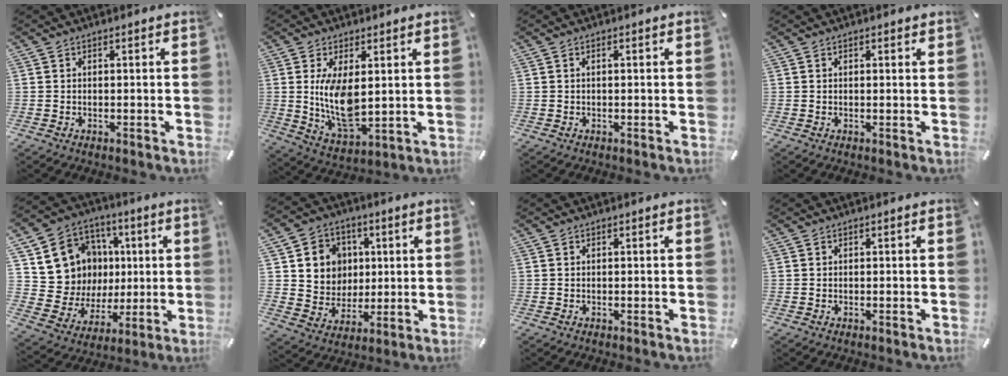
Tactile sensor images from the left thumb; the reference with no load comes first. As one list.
[{"total": 10.4, "force": [1.7, 5.2, 8.9], "torque": [-0.187, -0.023, 0.028]}, {"total": 0.8, "force": [0.0, 0.2, 0.7], "torque": [-0.014, 0.000, 0.000]}, {"total": 0.6, "force": [0.3, 0.2, 0.4], "torque": [-0.008, 0.002, 0.005]}, {"total": 13.7, "force": [3.4, 13.1, 2.5], "torque": [-0.042, -0.022, 0.086]}, {"total": 10.1, "force": [2.5, 9.7, 1.4], "torque": [-0.036, -0.016, 0.054]}, {"total": 0.0}, {"total": 0.0}]